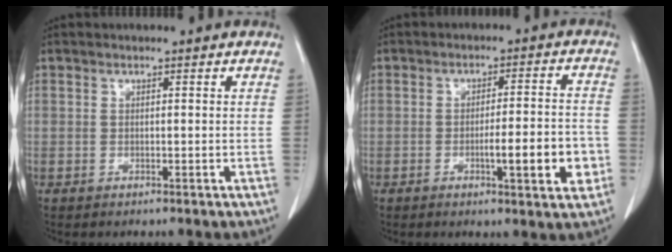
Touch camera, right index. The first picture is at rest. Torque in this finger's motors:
{"motor_torque": [0.70, -0.17, 0.35, 0.04]}